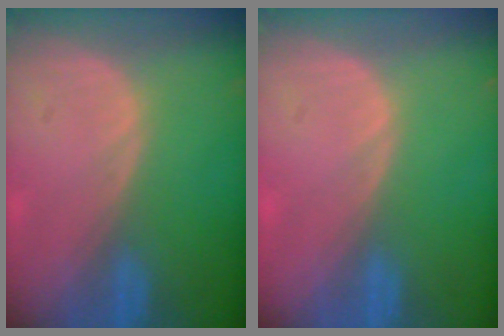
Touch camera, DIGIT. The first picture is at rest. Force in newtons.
{"total": 0.0}